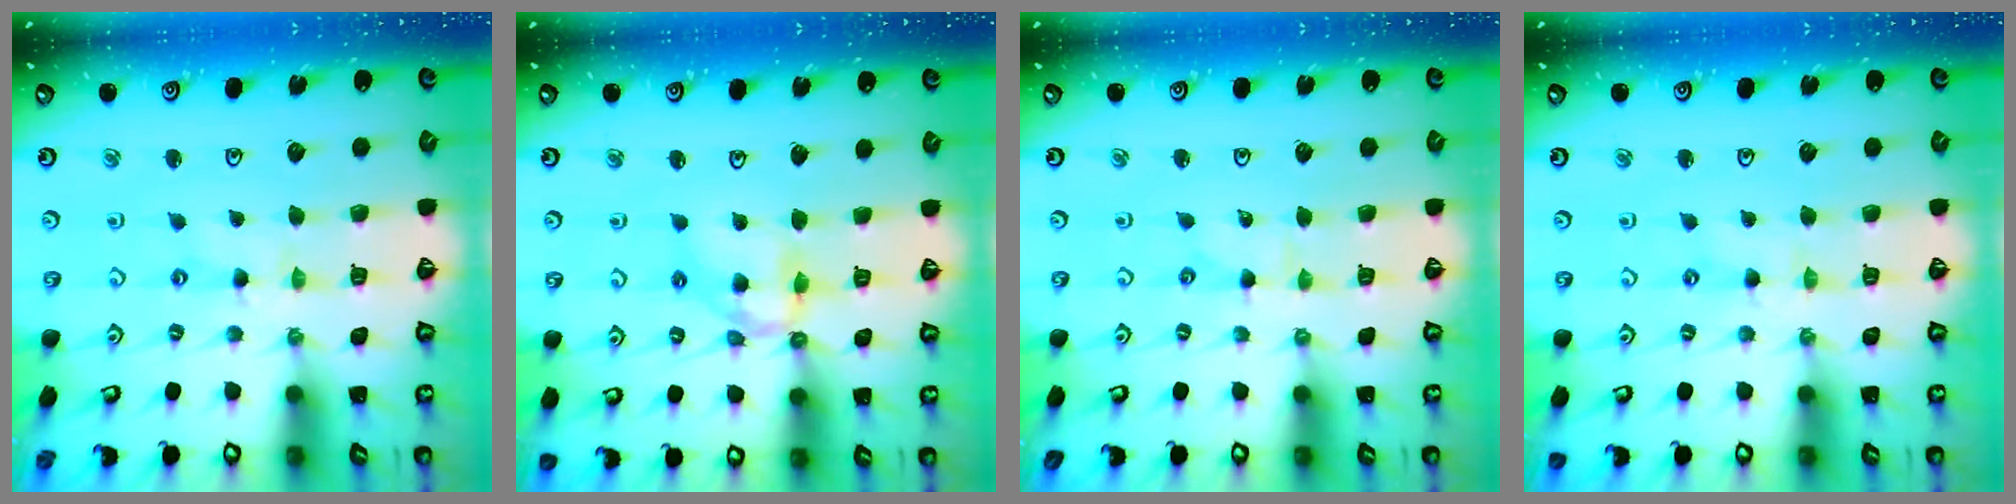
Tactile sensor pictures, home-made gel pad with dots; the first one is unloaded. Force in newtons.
{"total": 9.3, "press": 9.3, "slide": 1.2}
{"total": 0.0}
{"total": 0.0}